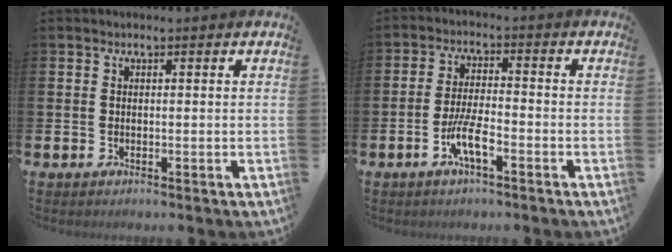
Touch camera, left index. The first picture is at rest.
{"total": 5.1, "force": [-2.3, 1.2, 4.4], "torque": [-0.096, -0.001, -0.044]}